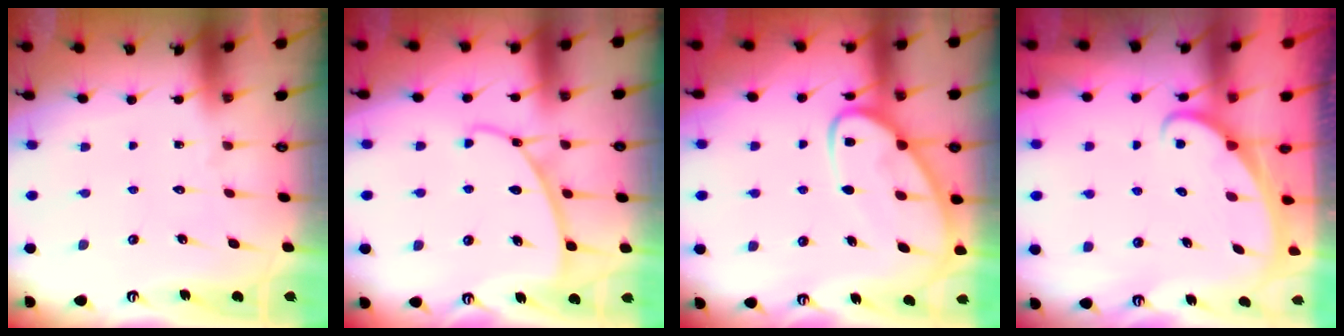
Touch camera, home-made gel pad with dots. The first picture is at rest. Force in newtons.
{"total": 8.0, "press": 8.0, "slide": 0.3}
{"total": 12.3, "press": 12.2, "slide": 1.1}
{"total": 2.2, "press": 2.2, "slide": 0.1}